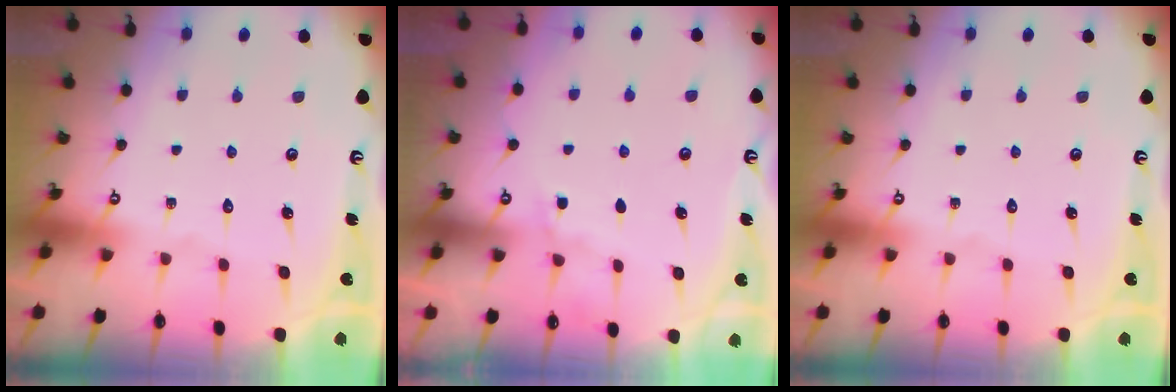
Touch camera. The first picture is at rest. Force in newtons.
{"total": 4.0, "press": 3.9, "slide": 0.5}
{"total": 0.0}